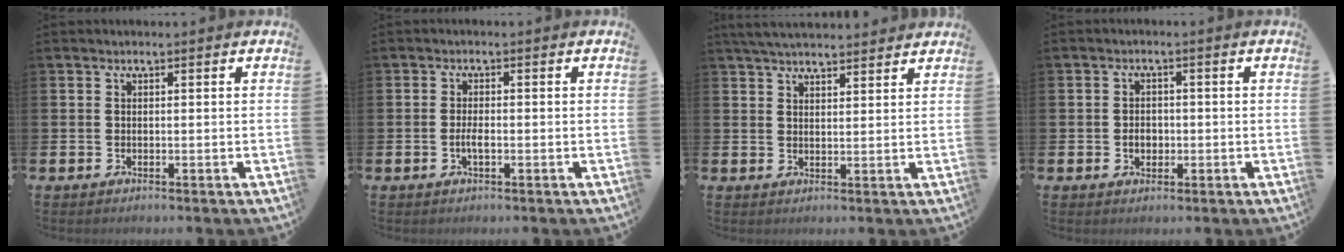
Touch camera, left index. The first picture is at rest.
{"total": 1.8, "force": [-0.5, 0.6, 1.6], "torque": [-0.030, 0.001, -0.010]}
{"total": 4.5, "force": [4.4, 0.6, 1.0], "torque": [-0.029, -0.013, 0.082]}
{"total": 2.3, "force": [-0.5, 1.8, 1.3], "torque": [-0.011, 0.000, -0.015]}